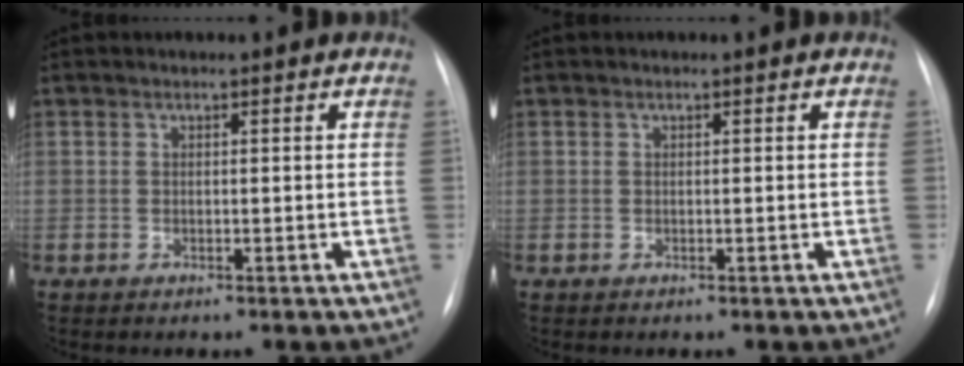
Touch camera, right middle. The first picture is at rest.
{"total": 0.0}